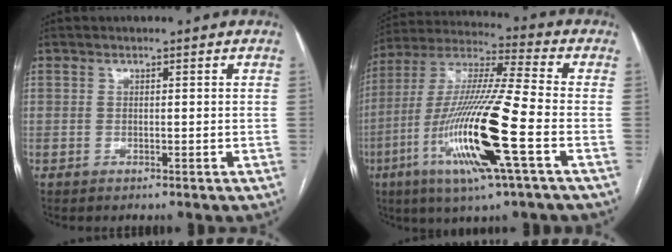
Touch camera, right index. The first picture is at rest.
{"total": 19.3, "force": [-6.4, 0.4, 18.2], "torque": [-0.378, -0.023, -0.125]}